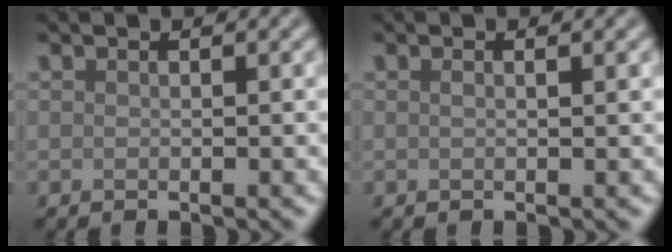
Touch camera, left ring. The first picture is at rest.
{"total": 0.8, "force": [0.3, 0.2, 0.7], "torque": [-0.012, 0.002, 0.003]}